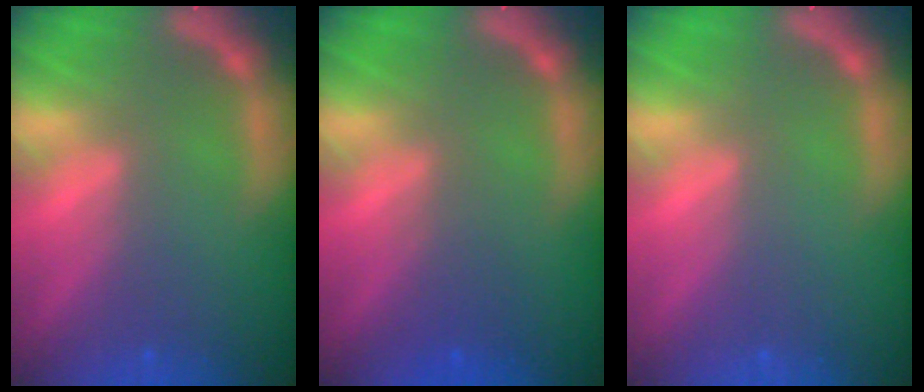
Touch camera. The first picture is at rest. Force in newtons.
{"total": 2.0}
{"total": 0.0}